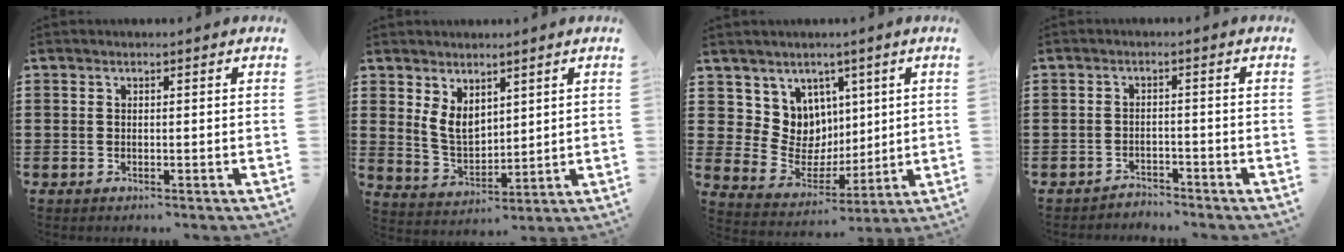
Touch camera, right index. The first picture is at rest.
{"total": 5.6, "force": [2.9, 3.5, 3.3], "torque": [-0.083, -0.001, 0.054]}
{"total": 8.3, "force": [3.1, 7.6, 0.9], "torque": [-0.051, -0.035, 0.066]}
{"total": 2.2, "force": [-2.2, 0.3, -0.2], "torque": [-0.005, 0.003, -0.050]}